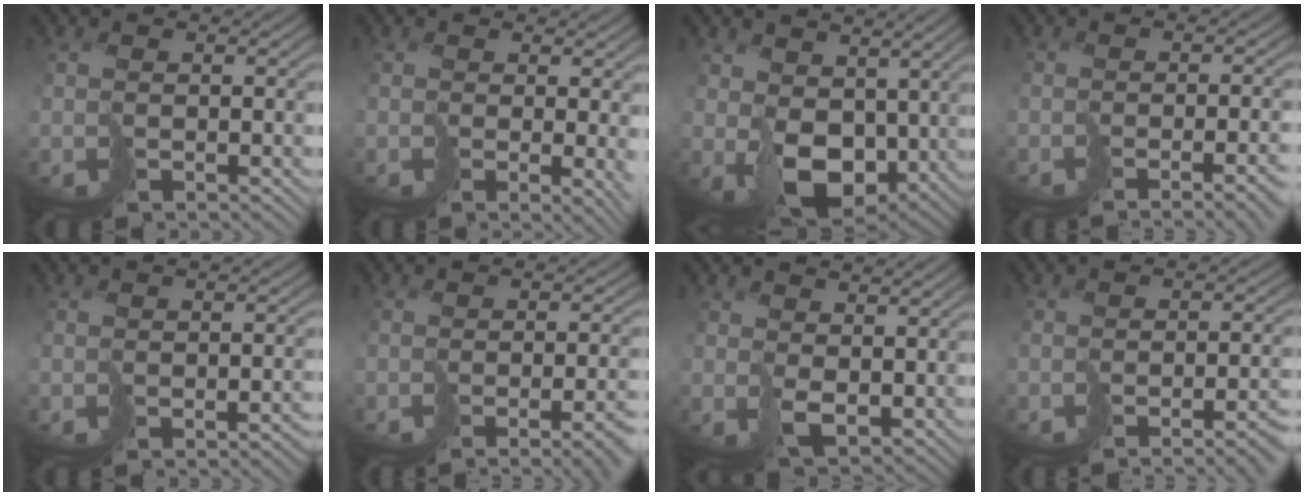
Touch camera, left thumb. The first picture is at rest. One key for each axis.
{"total": 3.9, "fx": 0.8, "fy": 1.4, "fz": 3.6, "tx": -0.063, "ty": -0.011, "tz": 0.027}
{"total": 8.9, "fx": 2.1, "fy": 6.2, "fz": 5.9, "tx": -0.145, "ty": -0.017, "tz": 0.043}
{"total": 5.1, "fx": -3.0, "fy": 0.6, "fz": 4.1, "tx": -0.032, "ty": -0.014, "tz": -0.032}
{"total": 2.1, "fx": -1.7, "fy": 0.6, "fz": 1.1, "tx": -0.002, "ty": 0.001, "tz": -0.025}
{"total": 5.4, "fx": -3.5, "fy": 0.6, "fz": 4.1, "tx": -0.037, "ty": -0.014, "tz": -0.040}
{"total": 3.7, "fx": 2.9, "fy": 1.7, "fz": 1.5, "tx": -0.039, "ty": -0.004, "tz": 0.062}
{"total": 5.3, "fx": -3.9, "fy": 0.4, "fz": 3.5, "tx": -0.030, "ty": -0.010, "tz": -0.048}